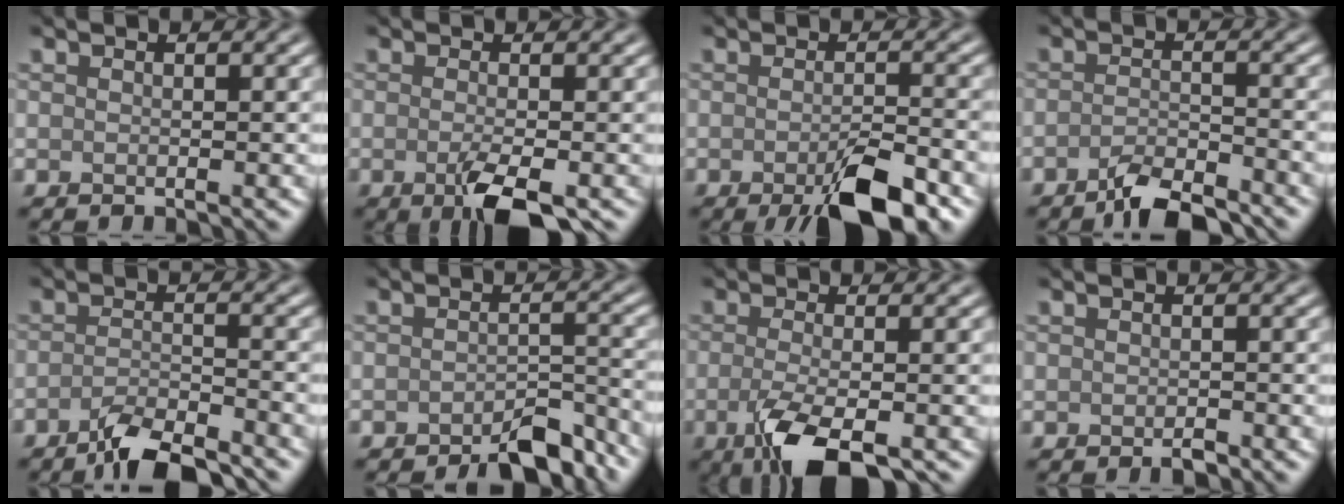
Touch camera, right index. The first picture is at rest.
{"total": 4.1, "force": [-1.6, 1.2, 3.6], "torque": [-0.065, -0.010, -0.032]}
{"total": 5.9, "force": [-3.0, 1.5, 4.9], "torque": [-0.083, -0.004, -0.048]}
{"total": 4.1, "force": [-3.4, 1.0, 2.2], "torque": [-0.037, 0.000, -0.068]}
{"total": 4.5, "force": [-3.7, 0.9, 2.5], "torque": [-0.045, -0.001, -0.075]}
{"total": 4.1, "force": [-3.2, 1.3, 2.3], "torque": [-0.027, 0.007, -0.048]}
{"total": 6.7, "force": [-2.6, 2.3, 5.7], "torque": [-0.100, -0.012, -0.051]}
{"total": 0.9, "force": [-0.6, 0.4, 0.5], "torque": [-0.008, -0.002, -0.009]}